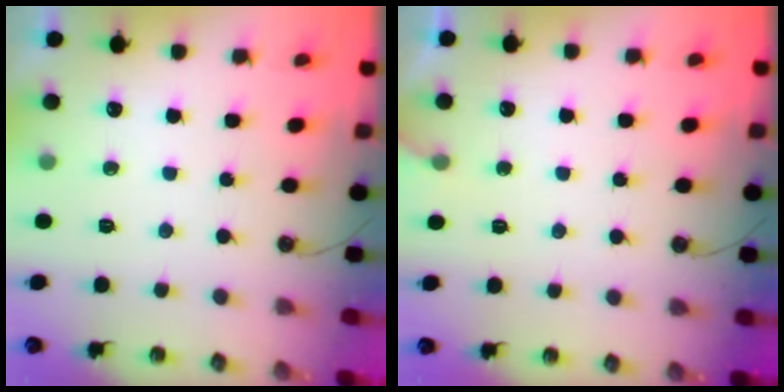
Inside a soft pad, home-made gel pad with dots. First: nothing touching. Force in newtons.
{"total": 5.3, "press": 5.3, "slide": 0.3}